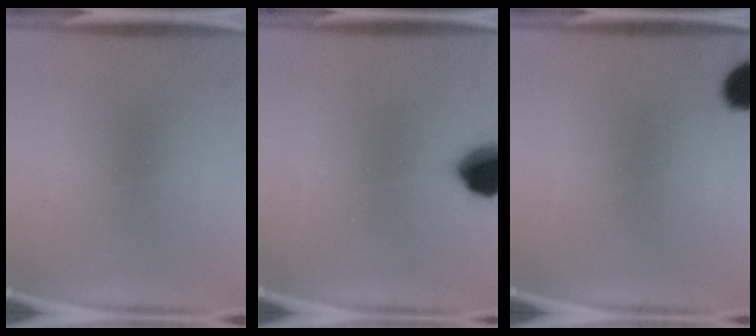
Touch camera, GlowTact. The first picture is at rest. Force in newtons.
{"total": 12.3}
{"total": 7.9}